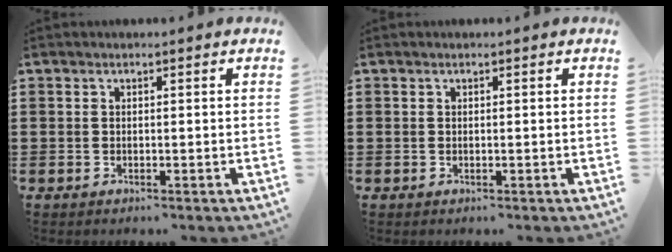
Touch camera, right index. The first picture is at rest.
{"total": 0.0}